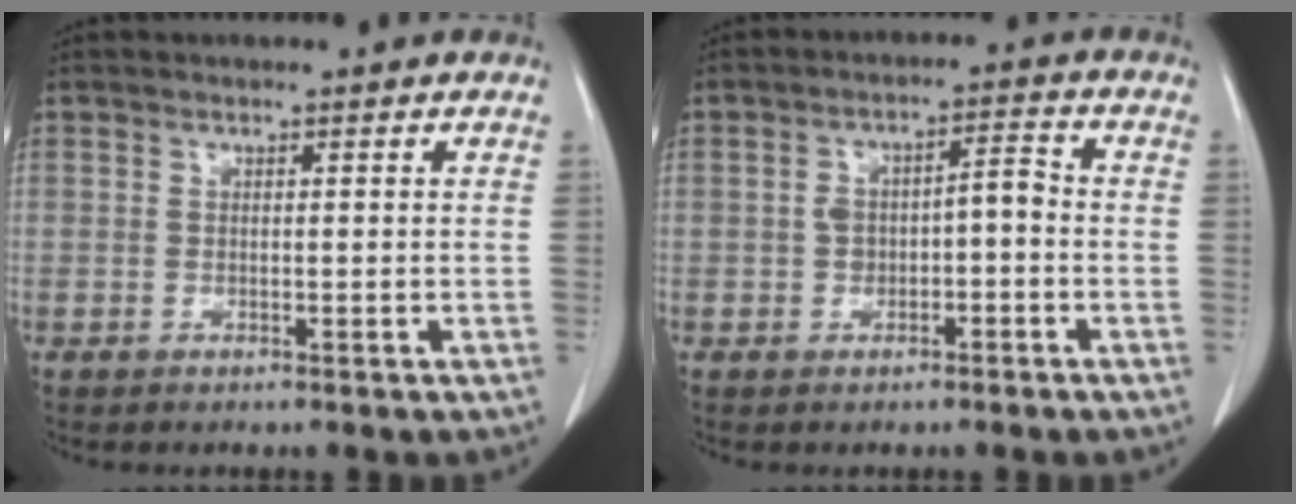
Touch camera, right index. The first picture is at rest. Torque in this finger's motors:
{"motor_torque": [0.17, -0.14, 0.07, 0.03]}